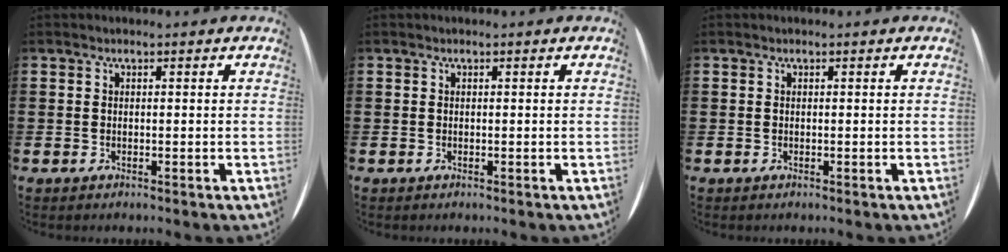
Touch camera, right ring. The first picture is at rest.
{"total": 0.0}
{"total": 0.0}